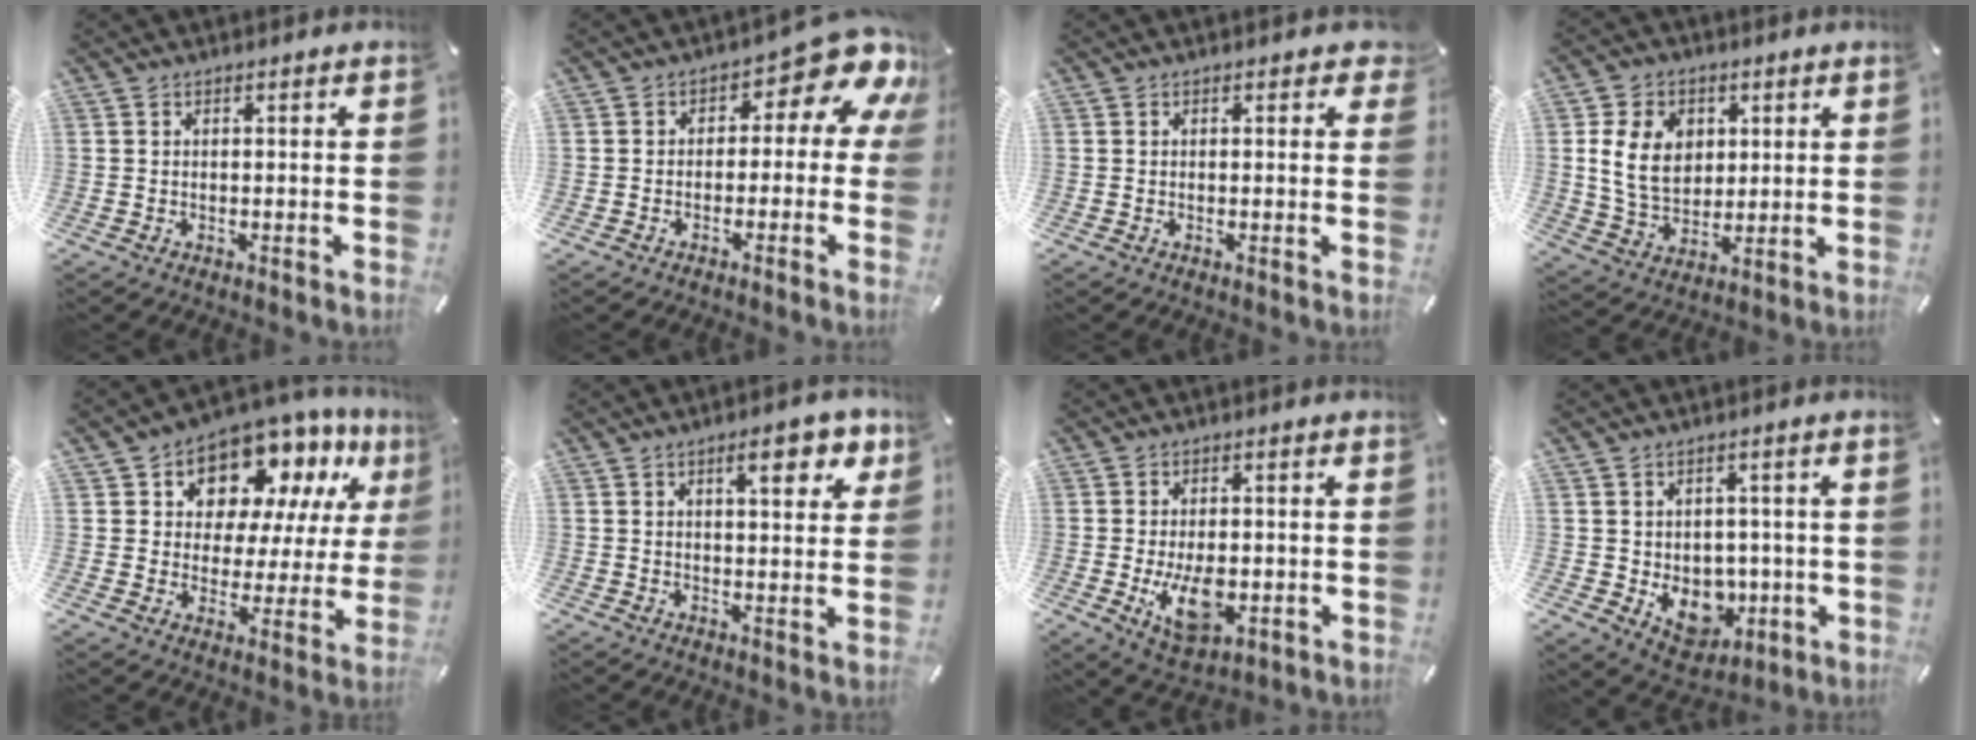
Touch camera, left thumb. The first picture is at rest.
{"total": 9.9, "force": [3.6, 5.3, 7.6], "torque": [-0.088, -0.033, 0.059]}
{"total": 1.1, "force": [0.4, 0.7, 0.7], "torque": [-0.002, -0.004, 0.003]}
{"total": 11.2, "force": [2.2, 9.0, 6.3], "torque": [-0.129, 0.005, 0.040]}
{"total": 12.2, "force": [9.1, 7.3, 3.6], "torque": [-0.071, -0.078, 0.168]}
{"total": 8.8, "force": [4.6, 3.4, 6.7], "torque": [-0.087, -0.015, 0.071]}
{"total": 10.5, "force": [-1.9, 6.0, 8.4], "torque": [-0.158, -0.017, -0.029]}
{"total": 9.6, "force": [-1.3, 8.2, 4.9], "torque": [-0.066, -0.008, -0.014]}